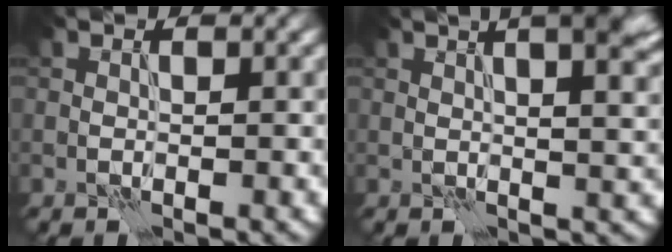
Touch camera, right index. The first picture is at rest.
{"total": 13.8, "force": [7.1, 6.0, 10.2], "torque": [-0.088, 0.065, 0.065]}